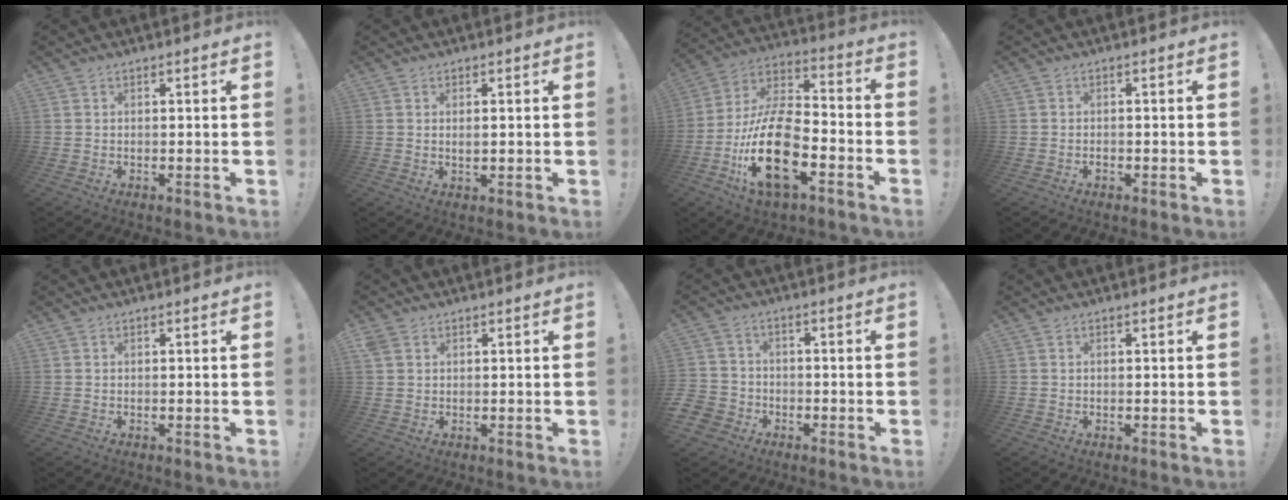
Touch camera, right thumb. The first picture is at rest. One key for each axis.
{"total": 1.6, "fx": 0.1, "fy": 0.6, "fz": 1.5, "tx": -0.020, "ty": -0.004, "tz": -0.001}
{"total": 22.0, "fx": -8.3, "fy": 10.5, "fz": 17.5, "tx": -0.362, "ty": 0.038, "tz": -0.139}
{"total": 1.0, "fx": -0.8, "fy": 0.5, "fz": 0.4, "tx": -0.011, "ty": 0.003, "tz": -0.013}
{"total": 0.0}
{"total": 2.6, "fx": 1.5, "fy": 1.8, "fz": 1.2, "tx": -0.022, "ty": 0.000, "tz": 0.030}
{"total": 5.6, "fx": -3.3, "fy": 4.3, "fz": 1.4, "tx": -0.042, "ty": 0.024, "tz": -0.063}
{"total": 0.0}